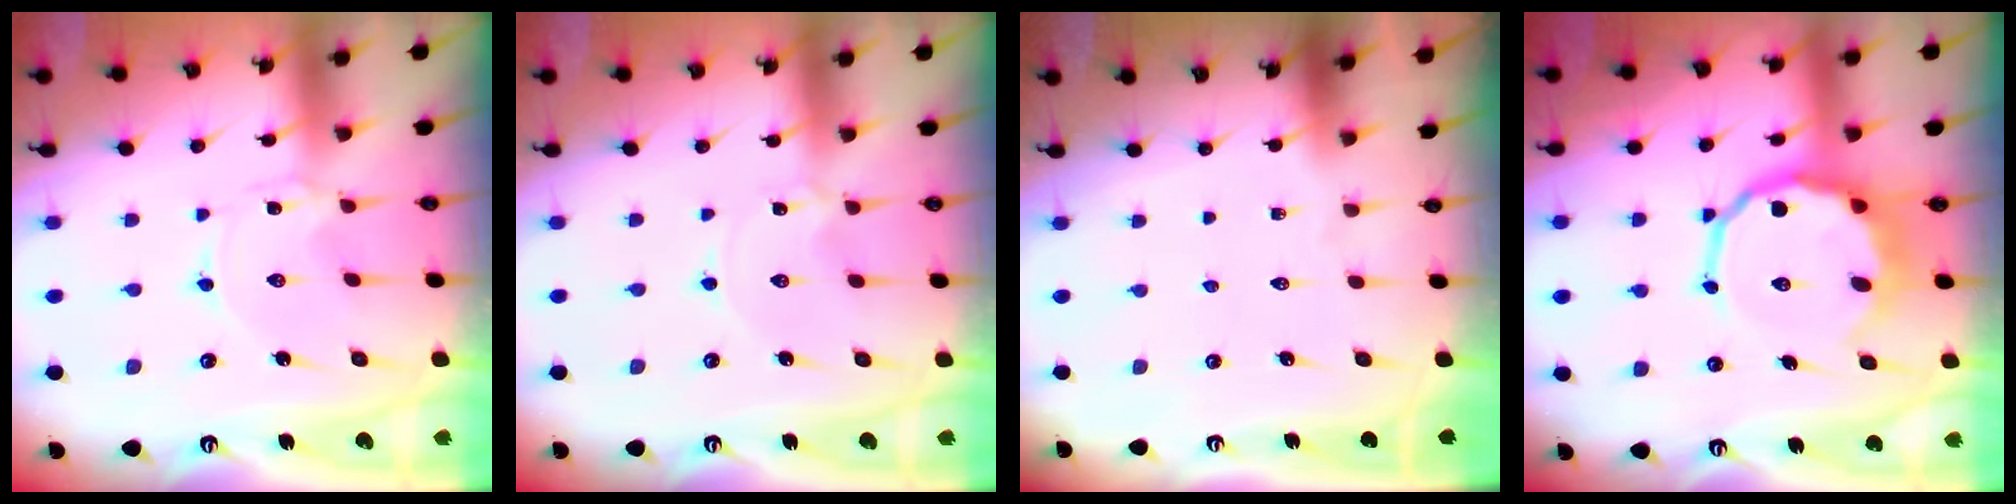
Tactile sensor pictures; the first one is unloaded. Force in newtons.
{"total": 0.0}
{"total": 0.0}
{"total": 11.2, "press": 10.6, "slide": 3.6}